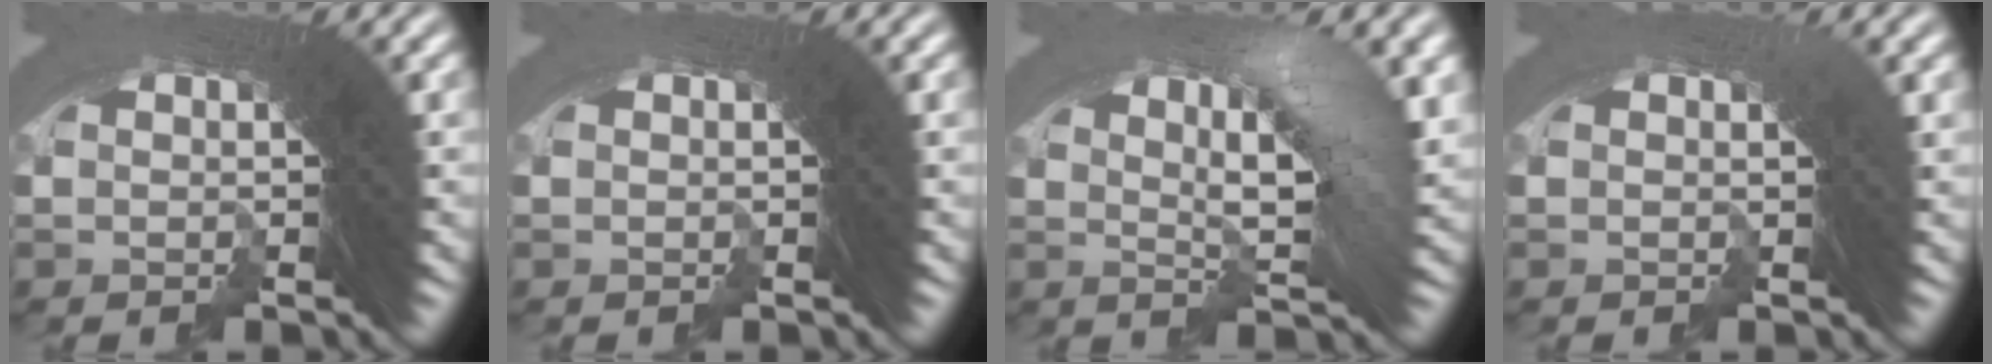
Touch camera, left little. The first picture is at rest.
{"total": 0.0}
{"total": 7.4, "force": [0.9, 3.0, 6.7], "torque": [-0.086, 0.011, 0.002]}
{"total": 0.6, "force": [0.2, 0.0, 0.6], "torque": [-0.011, 0.001, 0.002]}